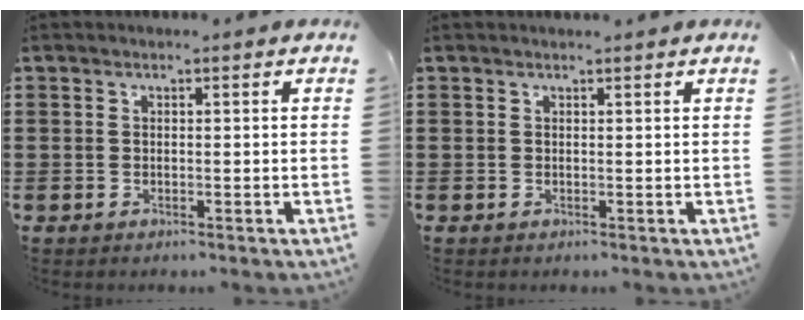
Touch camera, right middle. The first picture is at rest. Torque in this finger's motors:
{"motor_torque": [-0.05, 0.10, -0.04, 0.00]}